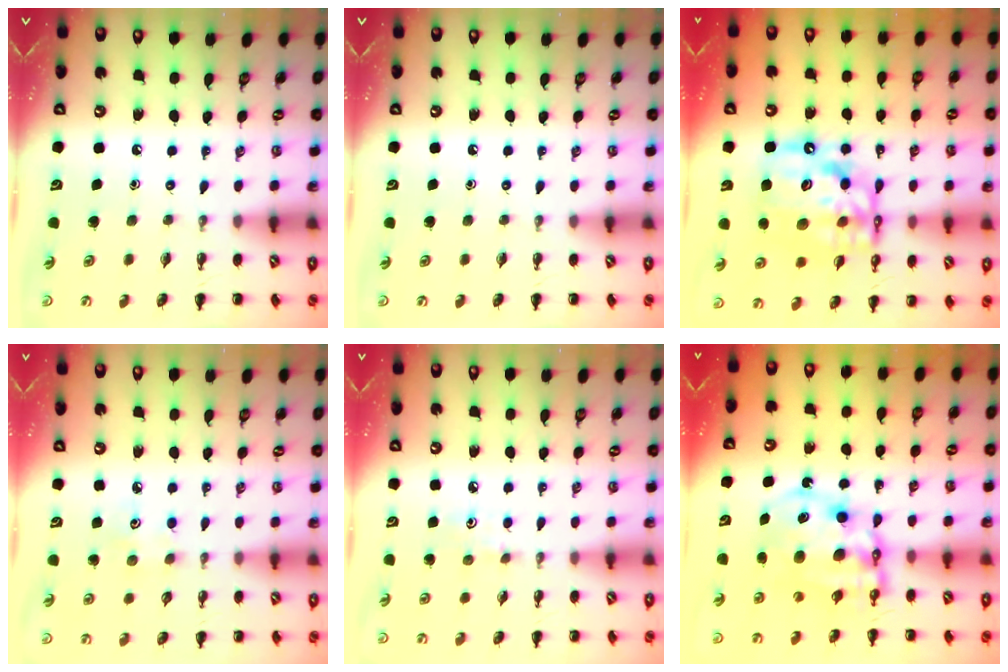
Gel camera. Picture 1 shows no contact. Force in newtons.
{"total": 0.0}
{"total": 15.5, "press": 15.0, "slide": 3.9}
{"total": 2.7, "press": 2.6, "slide": 0.8}
{"total": 5.1, "press": 4.9, "slide": 1.3}
{"total": 10.6, "press": 10.3, "slide": 2.5}